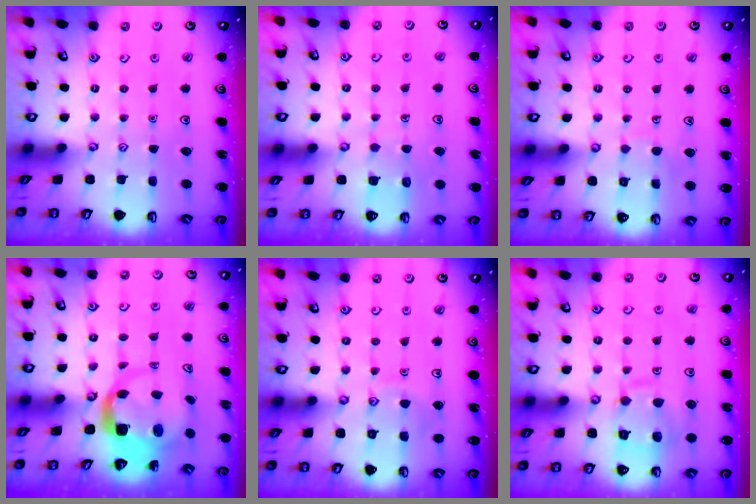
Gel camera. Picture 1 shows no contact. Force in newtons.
{"total": 3.8, "press": 3.8, "slide": 0.4}
{"total": 3.8, "press": 3.7, "slide": 0.3}
{"total": 5.5, "press": 5.4, "slide": 0.8}
{"total": 6.2, "press": 6.2, "slide": 0.5}
{"total": 11.4, "press": 11.3, "slide": 1.0}